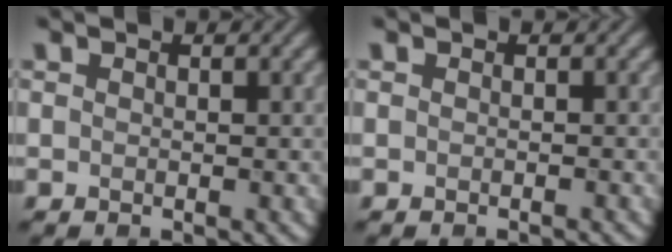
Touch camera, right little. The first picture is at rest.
{"total": 0.6, "force": [-0.4, 0.1, 0.4], "torque": [-0.002, 0.001, -0.009]}